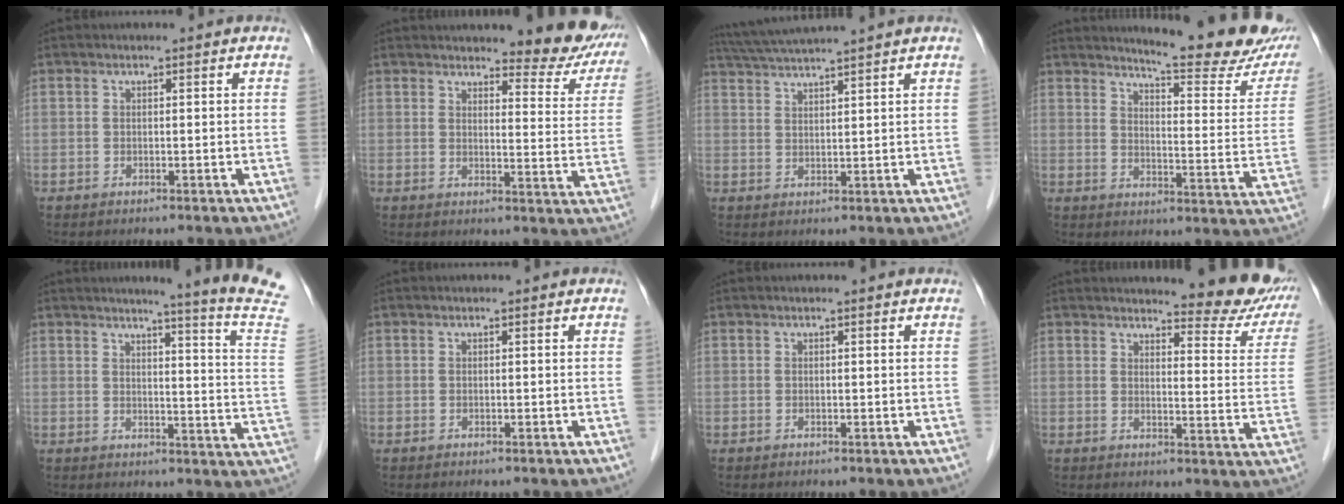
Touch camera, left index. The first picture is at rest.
{"total": 11.7, "force": [10.6, 2.3, 4.3], "torque": [-0.028, -0.031, 0.107]}
{"total": 8.2, "force": [7.3, -1.7, 3.3], "torque": [-0.062, 0.022, 0.122]}
{"total": 18.2, "force": [16.3, 1.4, 8.0], "torque": [-0.103, -0.078, 0.191]}
{"total": 13.6, "force": [11.5, -2.9, 6.6], "torque": [-0.093, -0.084, 0.116]}
{"total": 0.0}
{"total": 0.0}
{"total": 12.6, "force": [11.4, 2.1, 4.8], "torque": [-0.038, -0.043, 0.113]}